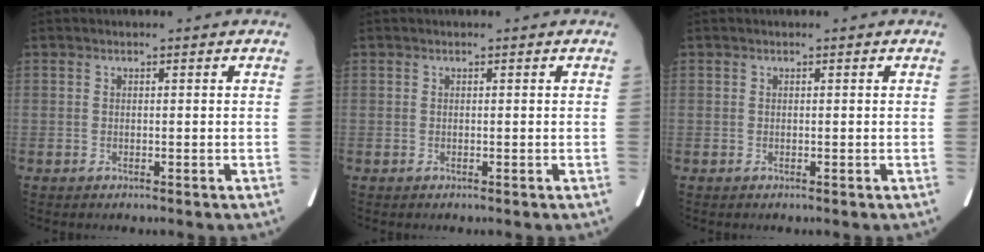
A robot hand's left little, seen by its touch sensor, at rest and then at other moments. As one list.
[{"total": 0.0}, {"total": 0.0}]